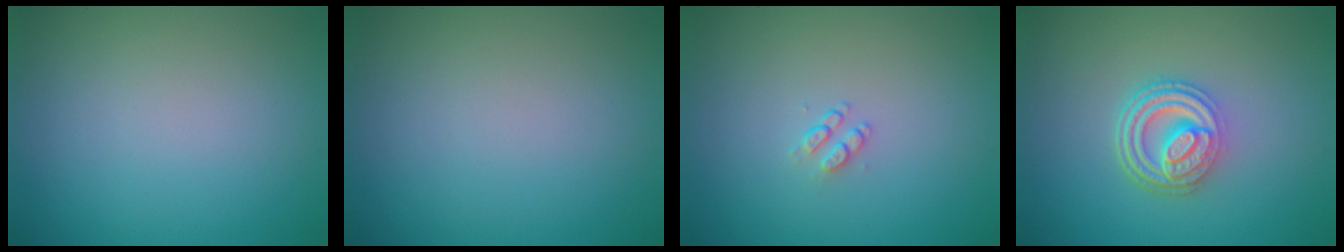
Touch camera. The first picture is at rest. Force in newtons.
{"total": 0.0}
{"total": 1.1, "press": 0.7, "slide": 0.8}
{"total": 4.9, "press": 3.7, "slide": 3.2}